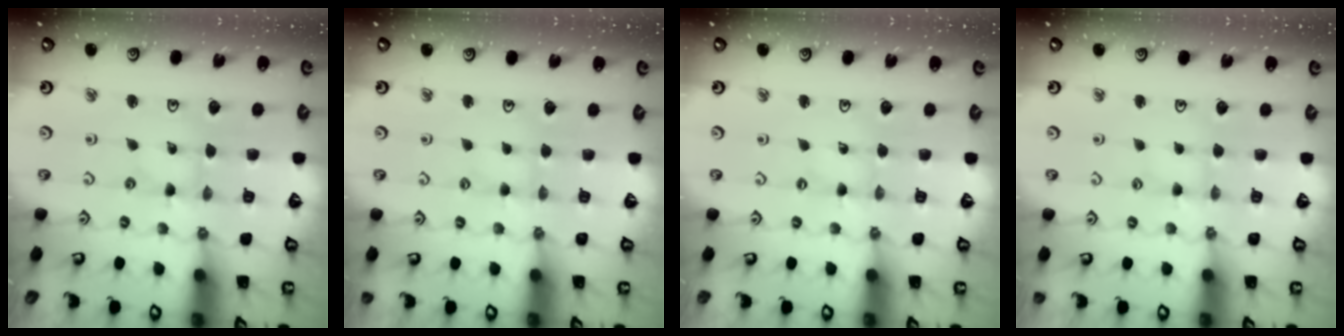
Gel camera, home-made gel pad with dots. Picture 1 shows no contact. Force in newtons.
{"total": 0.7, "press": 0.7, "slide": 0.2}
{"total": 0.0}
{"total": 1.3, "press": 1.3, "slide": 0.2}